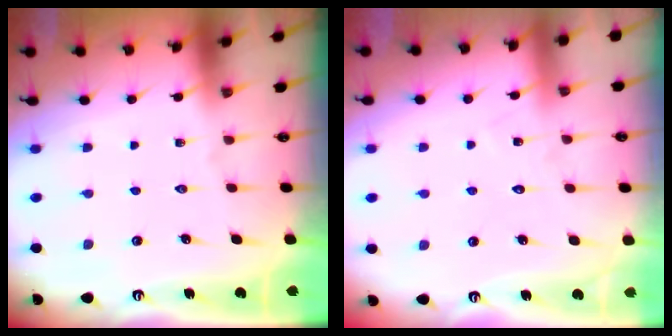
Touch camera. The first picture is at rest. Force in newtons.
{"total": 5.6, "press": 5.6, "slide": 0.4}